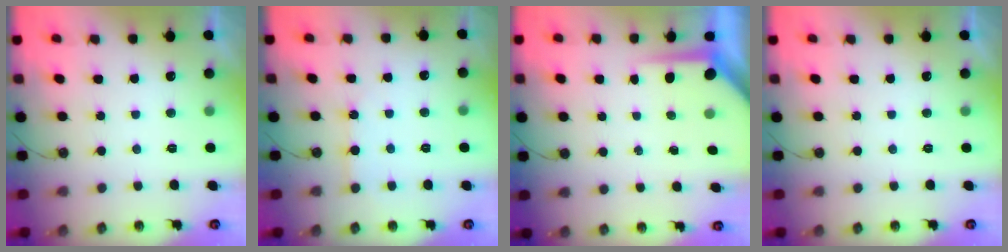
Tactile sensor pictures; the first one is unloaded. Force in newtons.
{"total": 5.5, "press": 5.4, "slide": 0.8}
{"total": 5.6, "press": 5.6, "slide": 0.5}
{"total": 0.0}